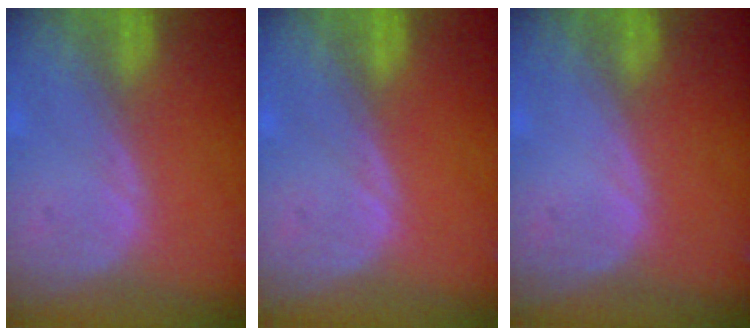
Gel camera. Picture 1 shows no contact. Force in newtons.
{"total": 0.0}
{"total": 0.0}